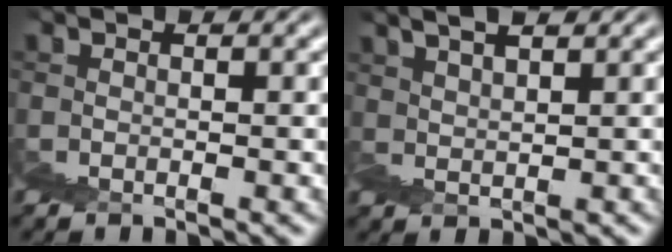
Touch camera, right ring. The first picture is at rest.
{"total": 2.7, "force": [2.2, -0.1, 1.5], "torque": [0.011, 0.030, 0.027]}